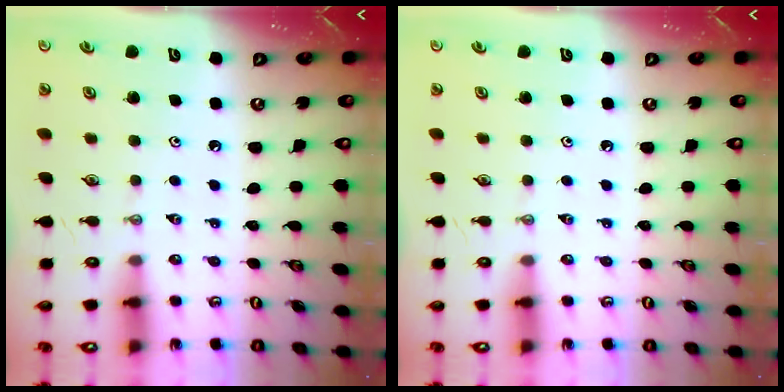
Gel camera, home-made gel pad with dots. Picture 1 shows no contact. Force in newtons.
{"total": 0.0}